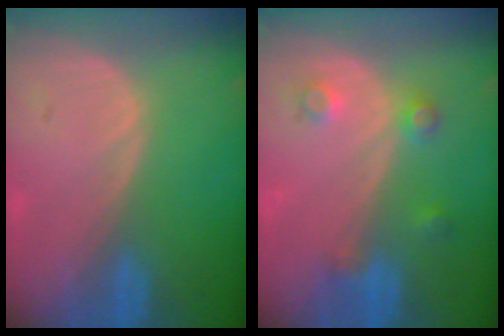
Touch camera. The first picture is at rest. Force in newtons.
{"total": 3.6, "press": 3.4, "slide": 1.3}